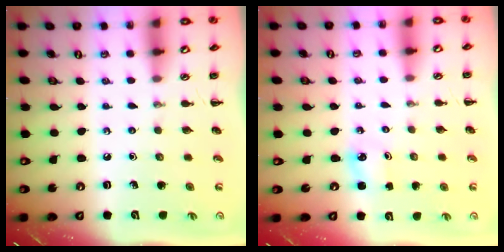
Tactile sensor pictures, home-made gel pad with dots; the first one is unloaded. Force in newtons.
{"total": 1.5, "press": 1.5, "slide": 0.3}